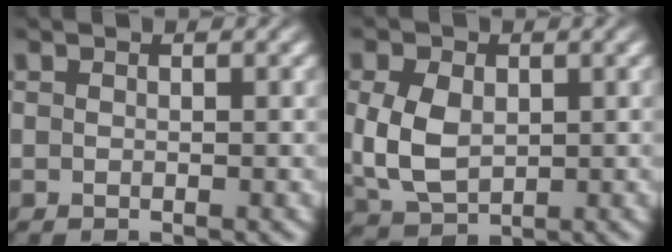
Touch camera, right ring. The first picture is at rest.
{"total": 5.4, "force": [-0.4, 4.3, 3.2], "torque": [-0.087, -0.022, 0.013]}